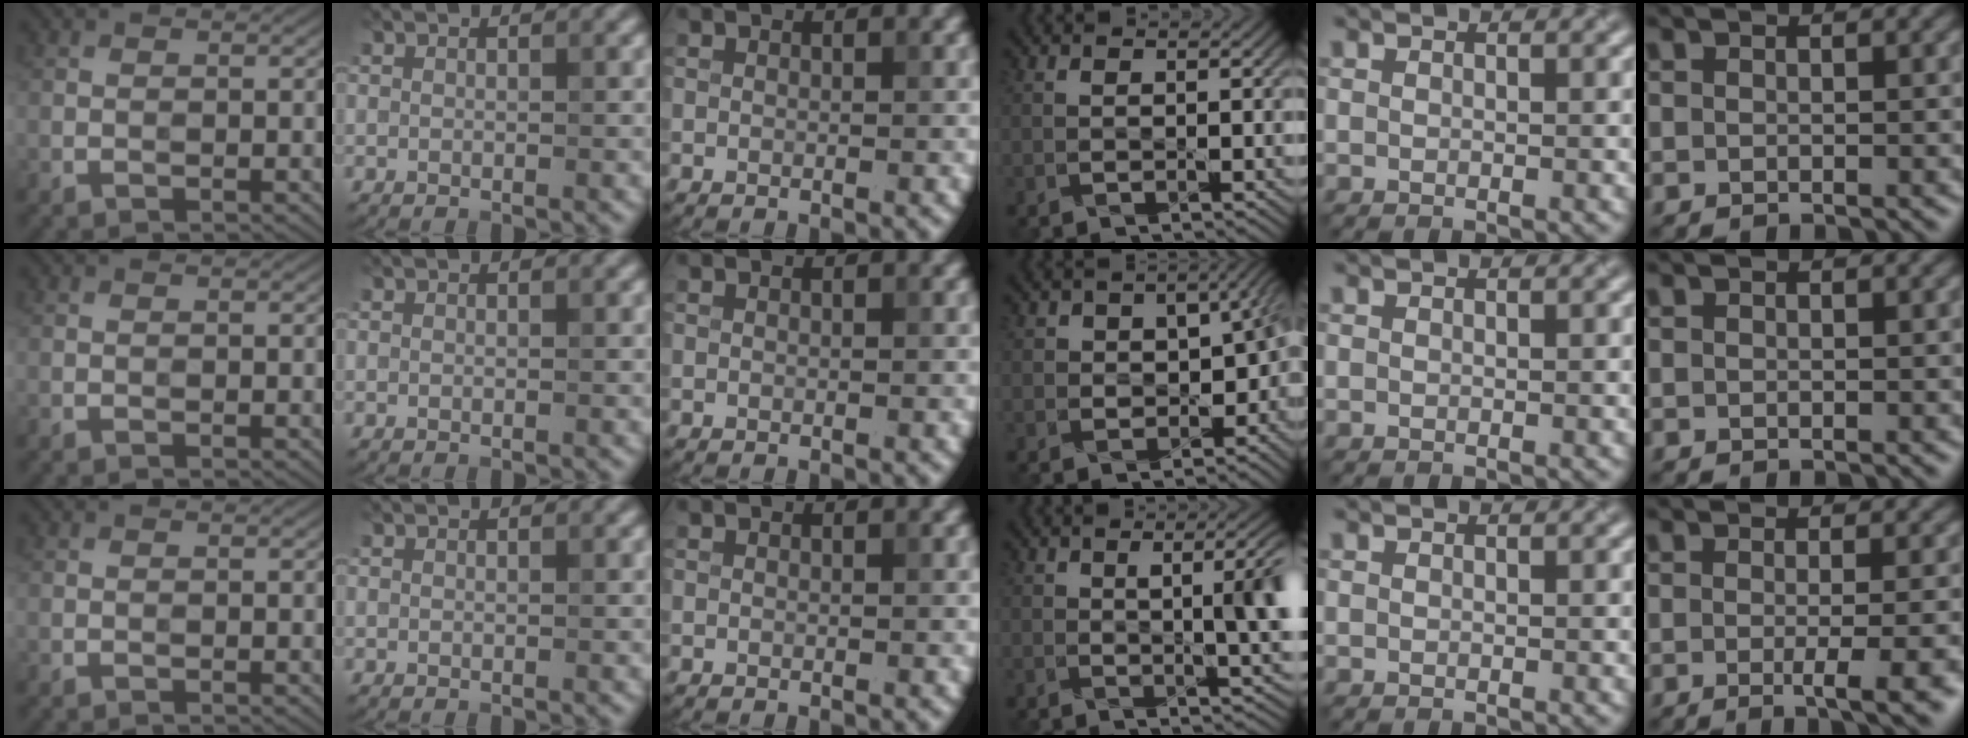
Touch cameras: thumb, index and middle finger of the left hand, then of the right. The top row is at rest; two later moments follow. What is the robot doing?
{"motion": "shake", "object": "plastic piggy bank"}